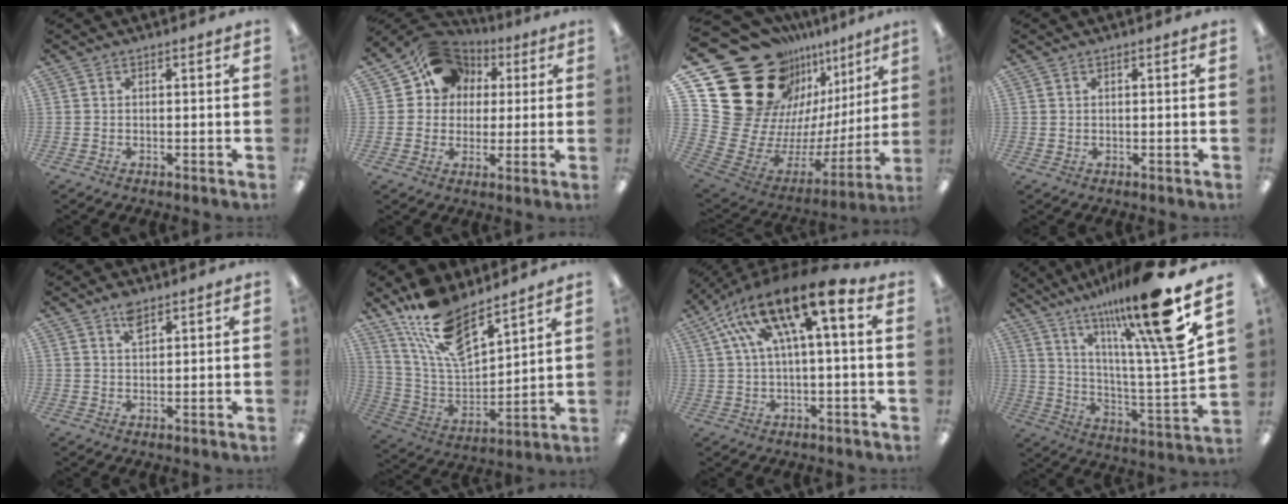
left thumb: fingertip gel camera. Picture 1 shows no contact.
{"total": 12.4, "force": [5.2, 10.7, 3.4], "torque": [-0.059, -0.030, 0.099]}
{"total": 29.5, "force": [15.5, 20.7, 14.3], "torque": [-0.214, -0.151, 0.353]}
{"total": 0.6, "force": [0.5, 0.3, 0.2], "torque": [-0.004, 0.003, 0.008]}
{"total": 3.6, "force": [2.5, 1.5, 2.2], "torque": [-0.040, -0.002, 0.043]}
{"total": 15.9, "force": [12.1, 5.6, 8.7], "torque": [-0.180, -0.071, 0.218]}
{"total": 18.0, "force": [7.4, 5.3, 15.5], "torque": [-0.289, -0.030, 0.115]}
{"total": 22.0, "force": [15.6, 1.8, 15.4], "torque": [-0.260, -0.099, 0.237]}